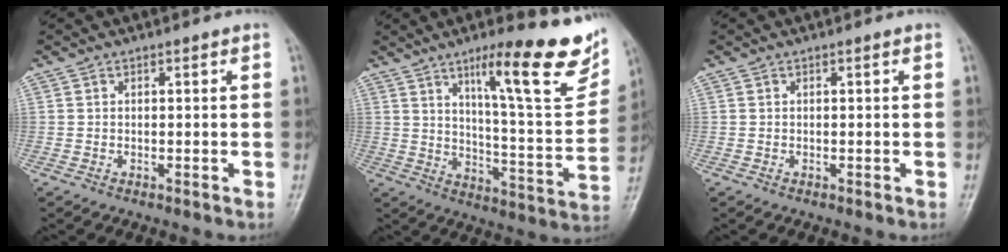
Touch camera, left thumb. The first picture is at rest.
{"total": 21.0, "force": [12.1, 4.2, 16.6], "torque": [-0.194, -0.055, 0.182]}
{"total": 0.0}